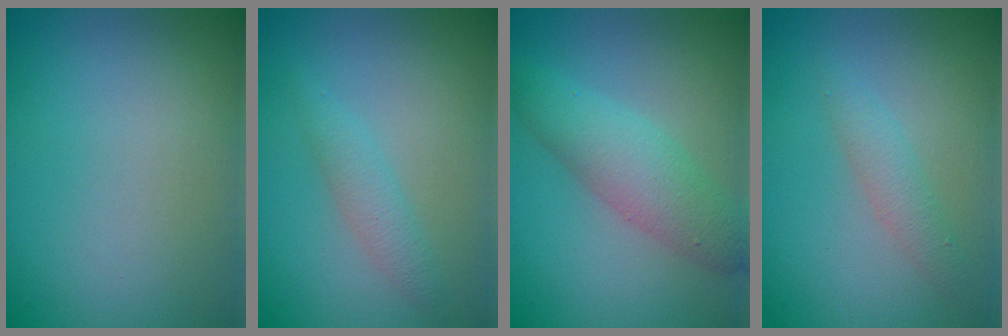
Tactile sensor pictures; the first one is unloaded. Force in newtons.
{"total": 1.8, "press": 1.8, "slide": 0.1}
{"total": 4.7, "press": 4.7, "slide": 0.1}
{"total": 1.8, "press": 1.8, "slide": 0.1}